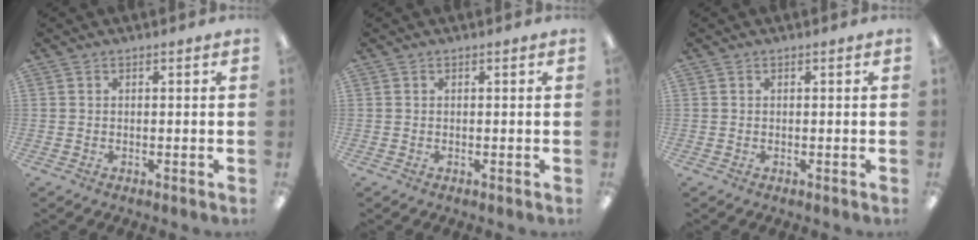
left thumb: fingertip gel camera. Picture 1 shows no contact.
{"total": 0.0}
{"total": 0.0}